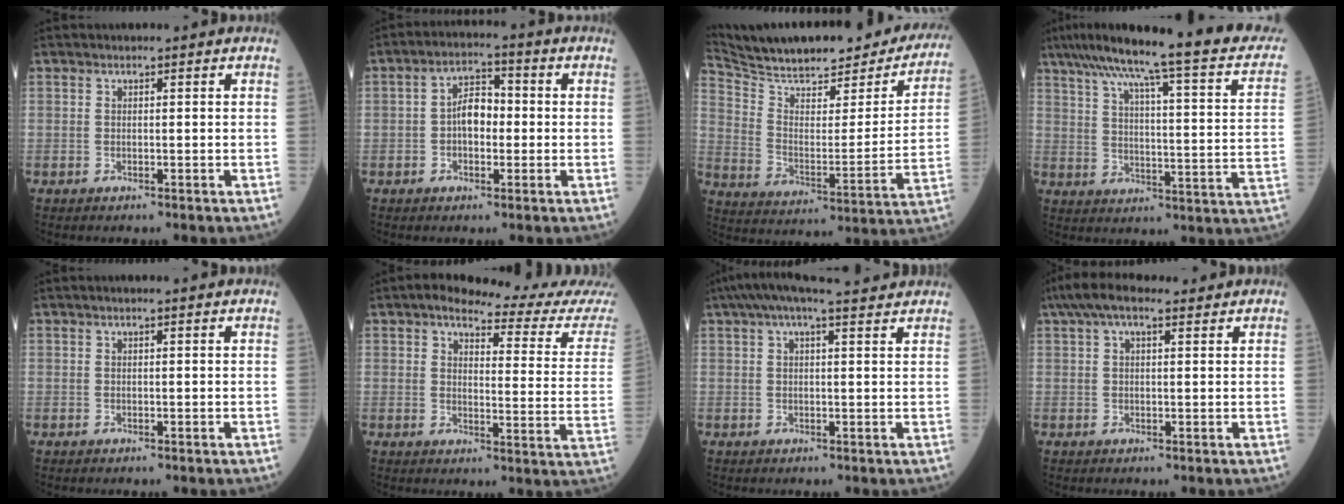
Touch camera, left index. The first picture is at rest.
{"total": 5.3, "force": [-0.4, 2.8, 4.4], "torque": [-0.081, 0.020, -0.013]}
{"total": 27.9, "force": [24.4, 6.7, 11.8], "torque": [-0.189, -0.040, 0.326]}
{"total": 25.7, "force": [20.5, 1.7, 15.4], "torque": [-0.232, -0.008, 0.263]}
{"total": 1.0, "force": [0.7, -0.1, 0.6], "torque": [-0.010, 0.009, 0.012]}
{"total": 14.2, "force": [13.0, 0.3, 5.5], "torque": [-0.066, -0.055, 0.140]}
{"total": 9.5, "force": [8.0, 1.2, 5.0], "torque": [-0.088, 0.045, 0.109]}
{"total": 6.9, "force": [4.9, 2.1, 4.4], "torque": [-0.091, 0.046, 0.086]}